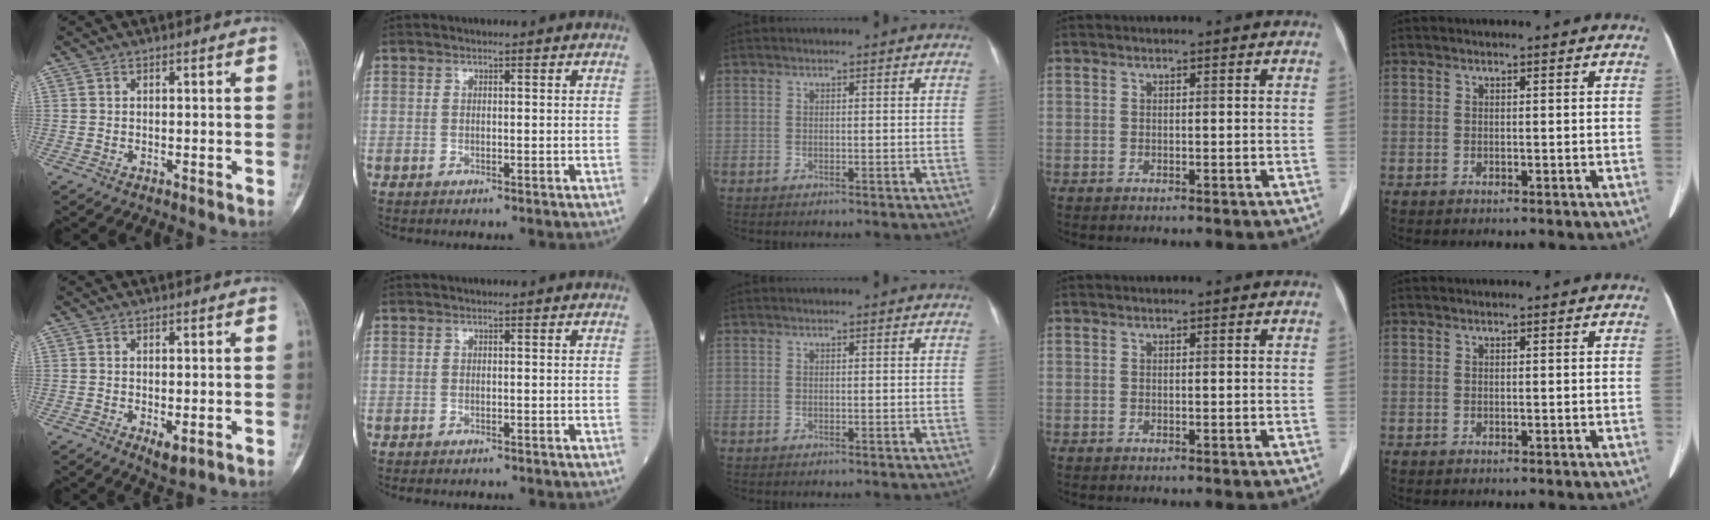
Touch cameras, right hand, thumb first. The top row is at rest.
{"thumb": {"total": 2.7, "force": [-0.9, 1.1, 2.3], "torque": [-0.036, -0.007, -0.006]}, "index": {"total": 2.2, "force": [-2.0, 0.7, 0.7], "torque": [-0.009, -0.003, -0.023]}}